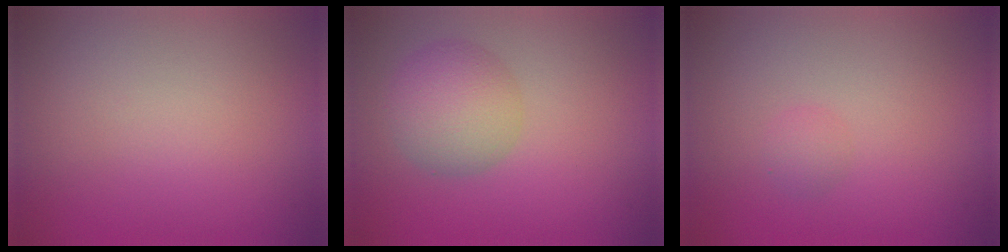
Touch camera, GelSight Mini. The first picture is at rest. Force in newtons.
{"total": 4.3, "press": 4.3, "slide": 0.2}
{"total": 1.0, "press": 1.0, "slide": 0.1}